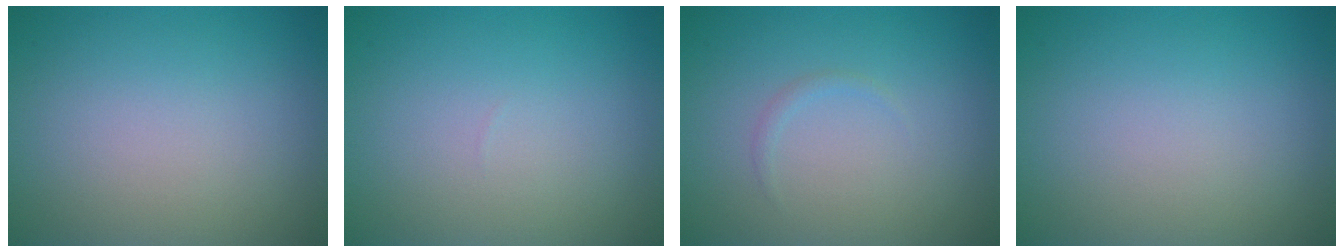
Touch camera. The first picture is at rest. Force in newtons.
{"total": 0.0}
{"total": 0.5, "press": 0.5, "slide": 0.0}
{"total": 0.0}